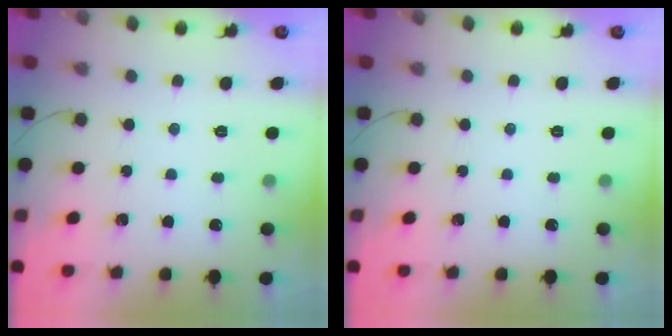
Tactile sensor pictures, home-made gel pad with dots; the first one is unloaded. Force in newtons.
{"total": 0.0}